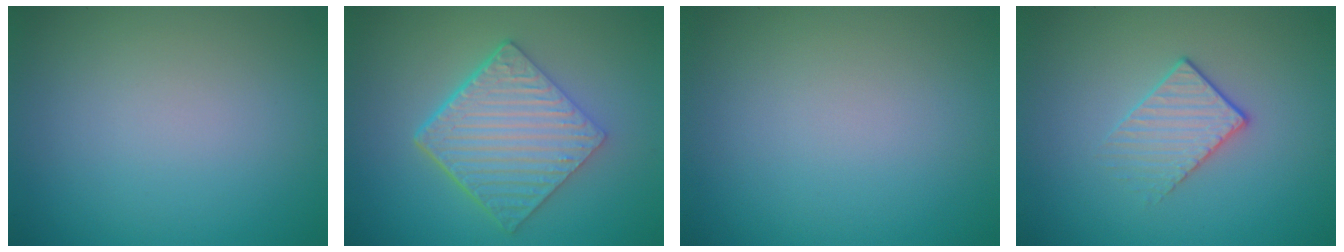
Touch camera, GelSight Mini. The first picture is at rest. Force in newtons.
{"total": 6.6, "press": 4.7, "slide": 4.7}
{"total": 0.0}
{"total": 1.8, "press": 1.4, "slide": 1.1}